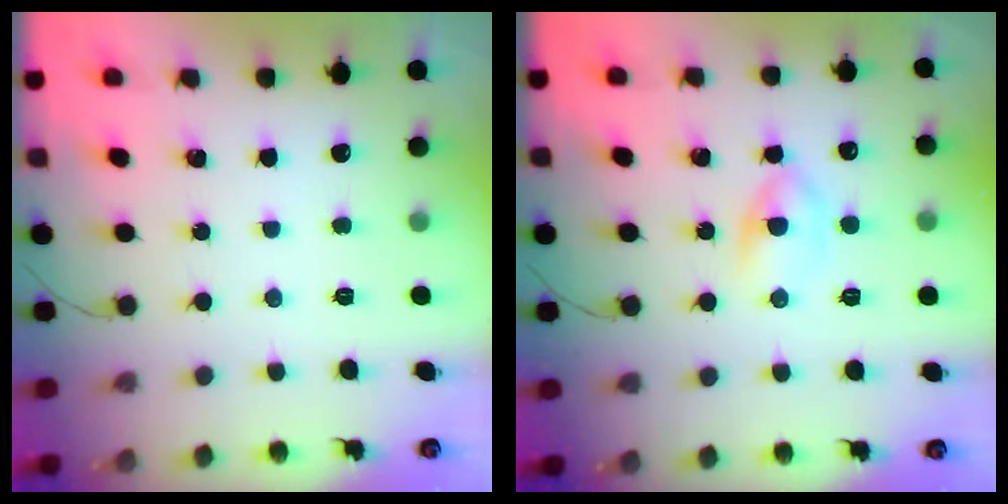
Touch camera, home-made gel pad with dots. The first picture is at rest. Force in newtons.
{"total": 3.7, "press": 3.6, "slide": 1.0}